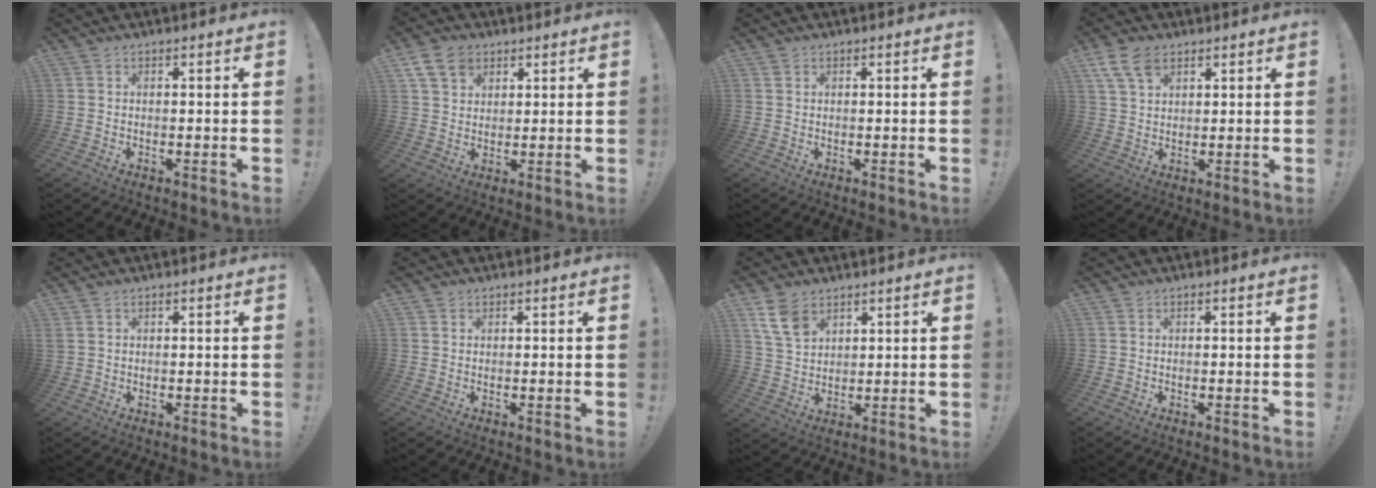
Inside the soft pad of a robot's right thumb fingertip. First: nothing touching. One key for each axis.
{"total": 8.5, "fx": 4.8, "fy": 5.9, "fz": 3.6, "tx": -0.055, "ty": -0.018, "tz": 0.094}
{"total": 0.7, "fx": 0.5, "fy": 0.5, "fz": 0.2, "tx": -0.009, "ty": 0.004, "tz": 0.010}
{"total": 8.1, "fx": 4.6, "fy": 4.8, "fz": 4.7, "tx": -0.082, "ty": -0.007, "tz": 0.091}
{"total": 1.1, "fx": 0.6, "fy": 0.8, "fz": 0.4, "tx": -0.008, "ty": 0.004, "tz": 0.011}
{"total": 0.8, "fx": 0.6, "fy": 0.6, "fz": 0.0, "tx": 0.008, "ty": -0.002, "tz": 0.010}
{"total": 8.9, "fx": 5.4, "fy": 5.5, "fz": 4.5, "tx": -0.082, "ty": -0.020, "tz": 0.110}
{"total": 0.0}